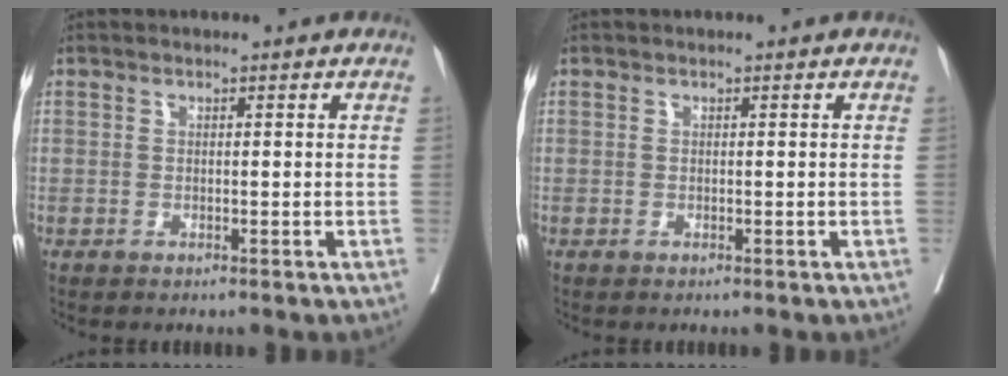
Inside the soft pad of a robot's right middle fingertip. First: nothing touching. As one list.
[{"total": 0.0}]